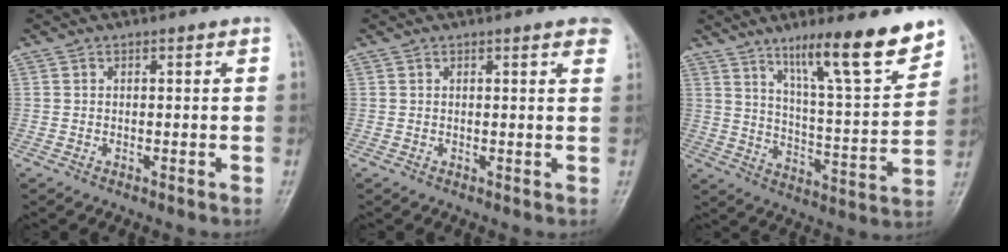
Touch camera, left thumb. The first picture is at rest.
{"total": 3.1, "force": [2.1, 0.6, 2.2], "torque": [-0.018, 0.000, 0.019]}
{"total": 16.7, "force": [11.4, 2.6, 11.9], "torque": [-0.163, -0.070, 0.188]}